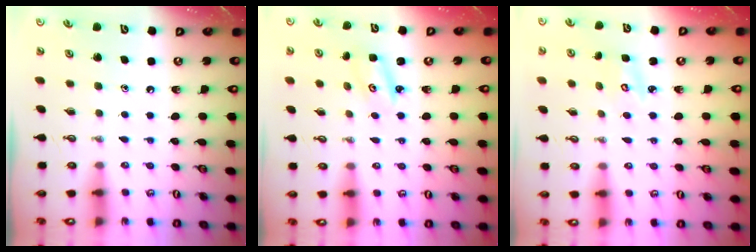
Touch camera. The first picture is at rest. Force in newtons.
{"total": 2.6, "press": 2.6, "slide": 0.2}
{"total": 3.4, "press": 3.4, "slide": 0.4}